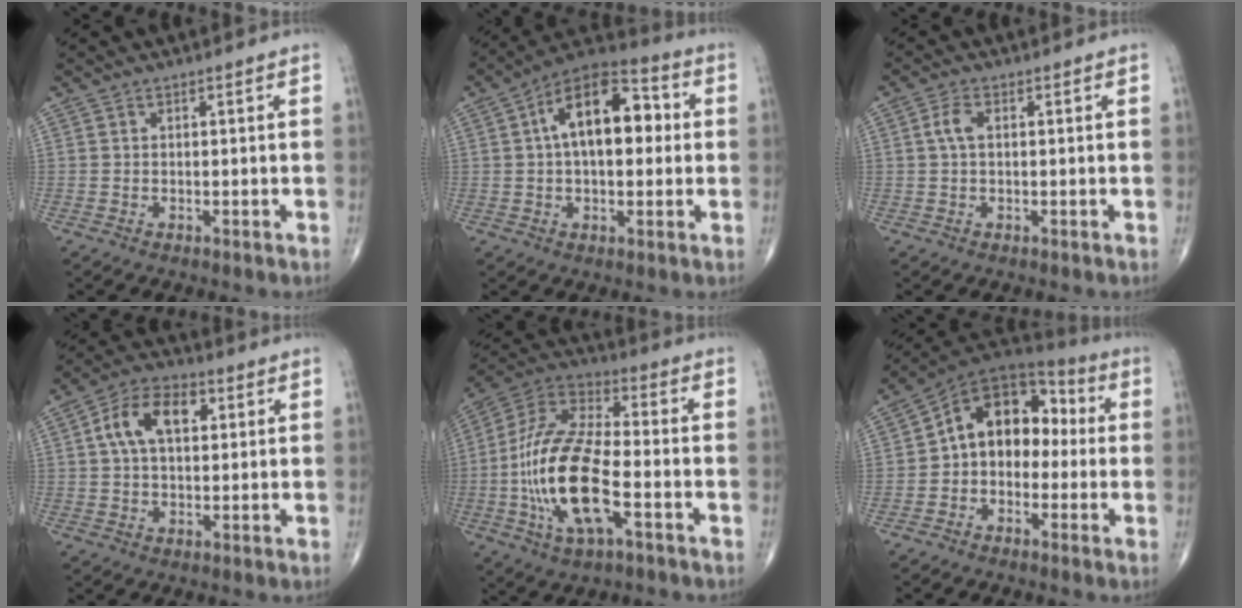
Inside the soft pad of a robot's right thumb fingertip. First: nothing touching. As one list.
[{"total": 16.0, "force": [2.6, 8.6, 13.2], "torque": [-0.190, 0.034, 0.031]}, {"total": 2.8, "force": [0.4, 1.4, 2.3], "torque": [-0.053, 0.008, 0.006]}, {"total": 10.4, "force": [2.6, 6.2, 8.0], "torque": [-0.132, 0.020, 0.038]}, {"total": 20.1, "force": [-4.8, 8.1, 17.7], "torque": [-0.363, 0.027, -0.088]}, {"total": 13.6, "force": [-0.2, 9.7, 9.5], "torque": [-0.106, 0.054, -0.020]}]